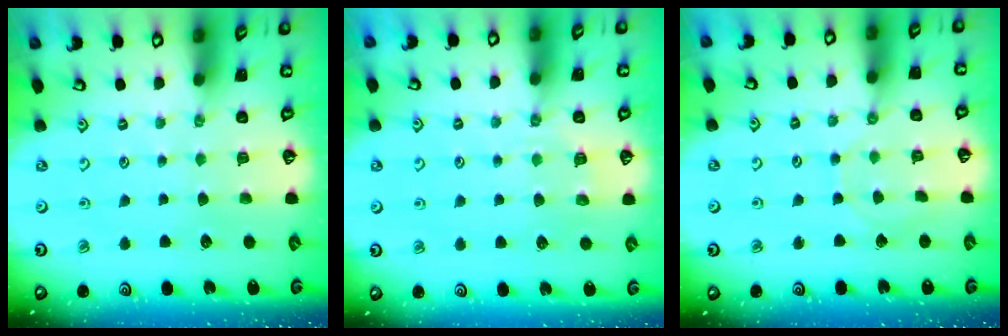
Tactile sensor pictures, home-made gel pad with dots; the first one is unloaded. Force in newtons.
{"total": 3.8, "press": 3.7, "slide": 0.9}
{"total": 6.0, "press": 6.0, "slide": 0.3}